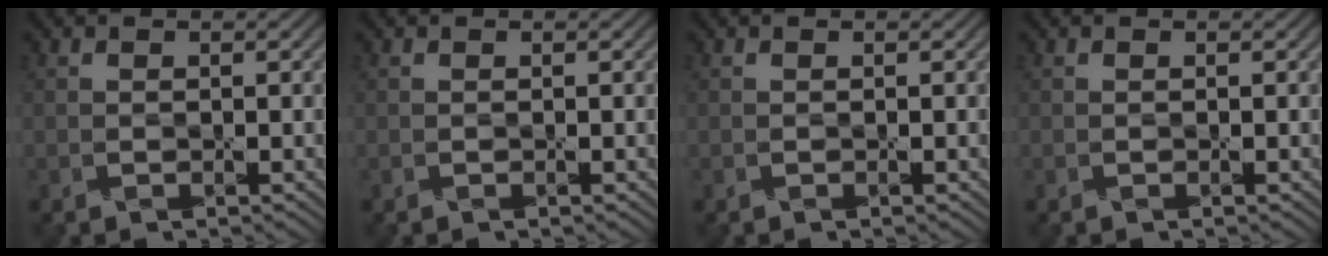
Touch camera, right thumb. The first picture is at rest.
{"total": 0.0}
{"total": 0.0}
{"total": 0.0}